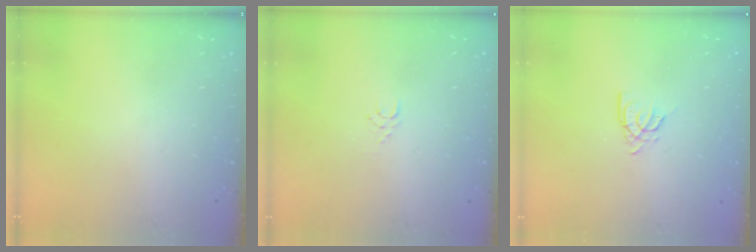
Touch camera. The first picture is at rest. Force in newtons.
{"total": 4.8, "press": 4.8, "slide": 0.3}
{"total": 4.0, "press": 4.0, "slide": 0.1}